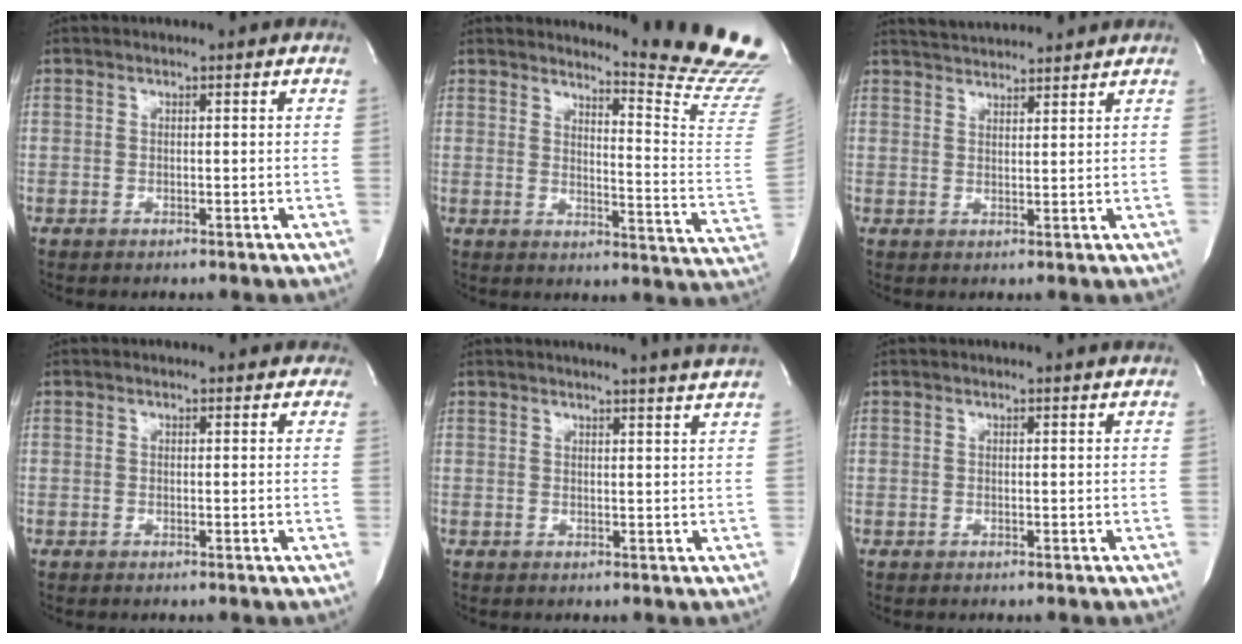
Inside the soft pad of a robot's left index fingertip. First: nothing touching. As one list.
[{"total": 15.7, "force": [15.2, -2.0, 3.6], "torque": [-0.057, -0.167, 0.164]}, {"total": 6.9, "force": [6.7, 0.2, 1.6], "torque": [-0.036, 0.029, 0.103]}, {"total": 4.2, "force": [3.7, 1.8, 0.9], "torque": [0.003, 0.006, 0.026]}, {"total": 9.0, "force": [8.4, -1.5, 2.8], "torque": [-0.036, -0.025, 0.083]}, {"total": 2.3, "force": [2.2, -0.4, 0.5], "torque": [-0.013, 0.002, 0.022]}]